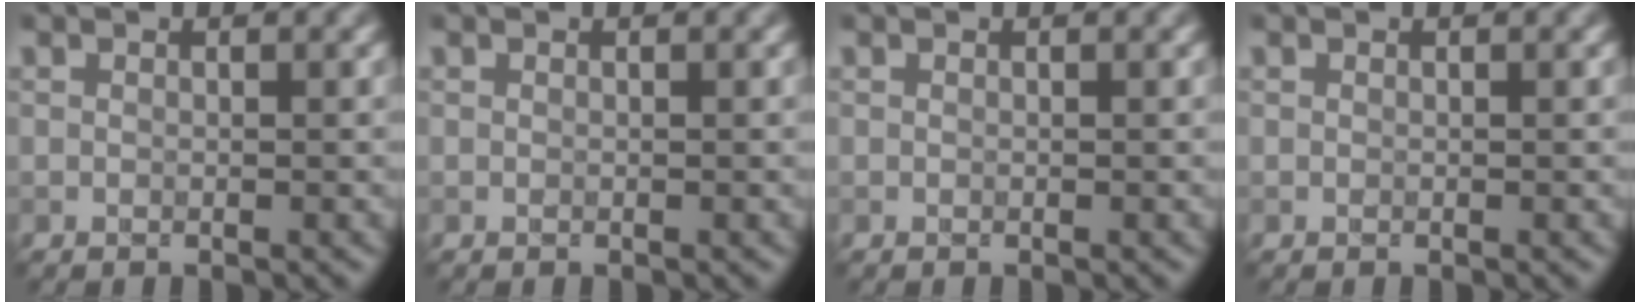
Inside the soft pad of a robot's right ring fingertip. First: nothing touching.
{"total": 0.0}
{"total": 0.0}
{"total": 0.0}